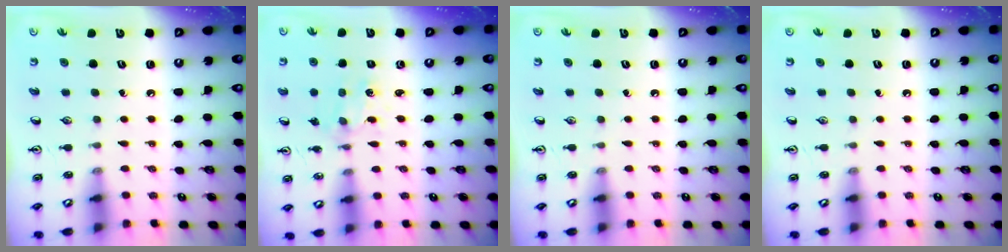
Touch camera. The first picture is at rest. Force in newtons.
{"total": 1.6, "press": 1.6, "slide": 0.3}
{"total": 0.0}
{"total": 0.0}